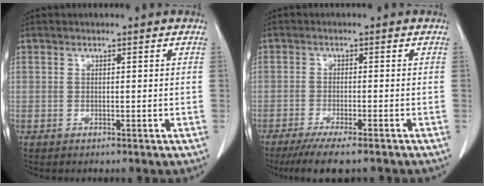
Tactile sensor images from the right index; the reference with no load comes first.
{"total": 8.8, "force": [-7.2, 0.8, 5.1], "torque": [-0.072, -0.018, -0.110]}